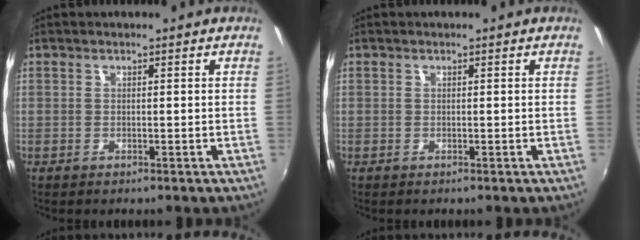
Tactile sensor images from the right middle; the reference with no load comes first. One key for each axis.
{"total": 0.0}